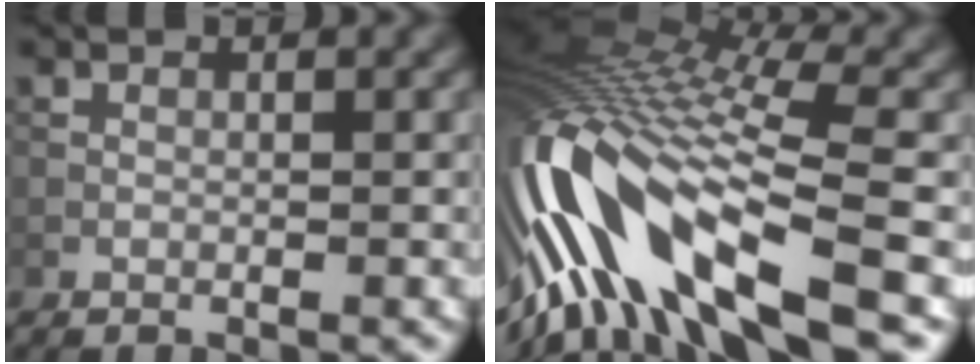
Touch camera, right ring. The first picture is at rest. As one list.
[{"total": 14.9, "force": [-3.6, 5.4, 13.4], "torque": [-0.284, 0.007, -0.058]}]